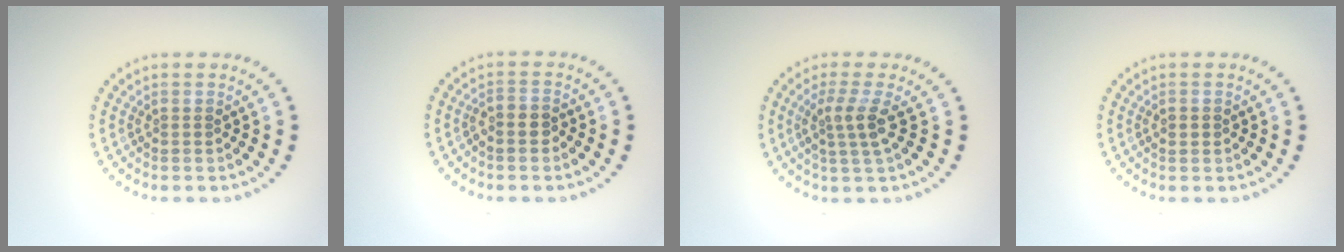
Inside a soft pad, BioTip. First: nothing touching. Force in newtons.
{"total": 1.3, "press": 1.2, "slide": 0.6}
{"total": 2.7, "press": 2.0, "slide": 1.8}
{"total": 1.2, "press": 1.2, "slide": 0.1}